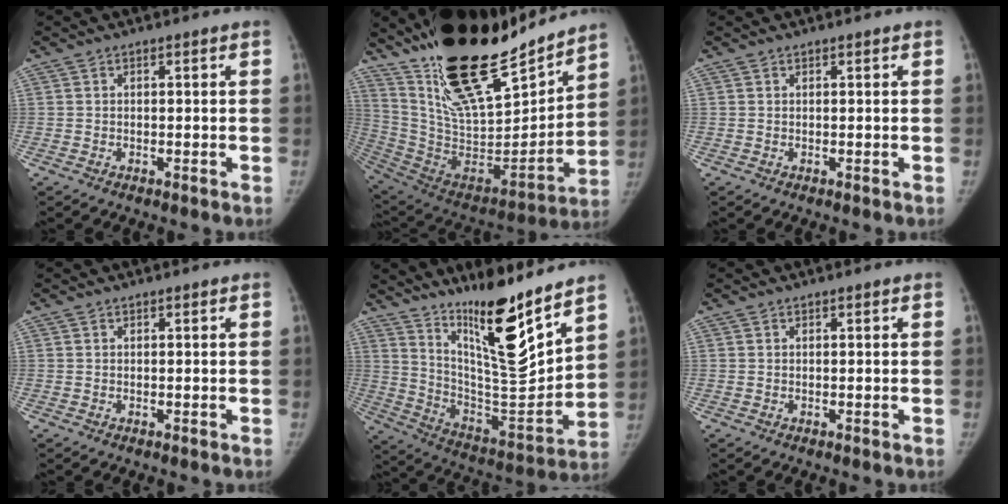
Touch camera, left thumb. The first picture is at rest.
{"total": 30.3, "force": [22.4, 10.7, 17.4], "torque": [-0.255, -0.112, 0.384]}
{"total": 0.0}
{"total": 0.0}
{"total": 20.0, "force": [14.3, 3.0, 13.7], "torque": [-0.184, -0.107, 0.253]}
{"total": 0.0}